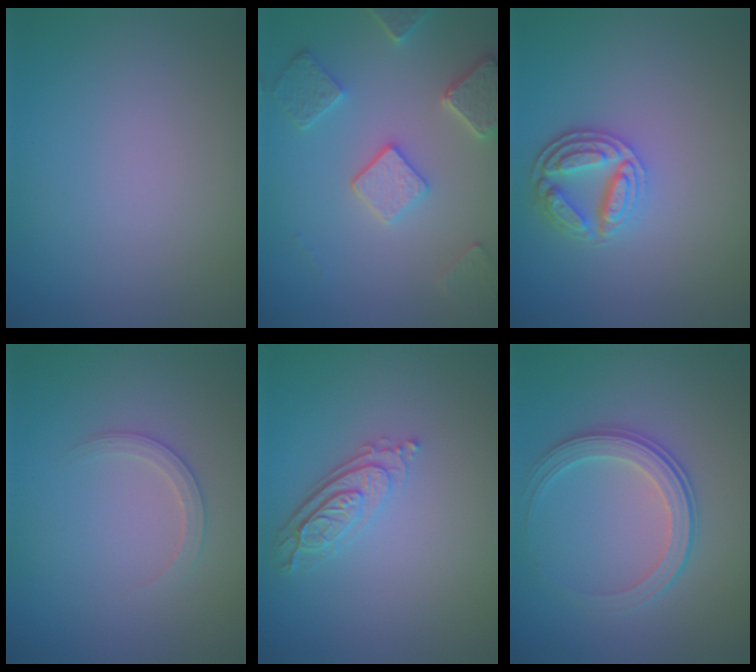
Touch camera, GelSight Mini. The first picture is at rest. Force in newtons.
{"total": 4.6, "press": 3.8, "slide": 2.6}
{"total": 3.7, "press": 3.3, "slide": 1.7}
{"total": 1.6, "press": 1.6, "slide": 0.1}
{"total": 3.1, "press": 2.5, "slide": 1.8}
{"total": 3.3, "press": 2.8, "slide": 1.8}